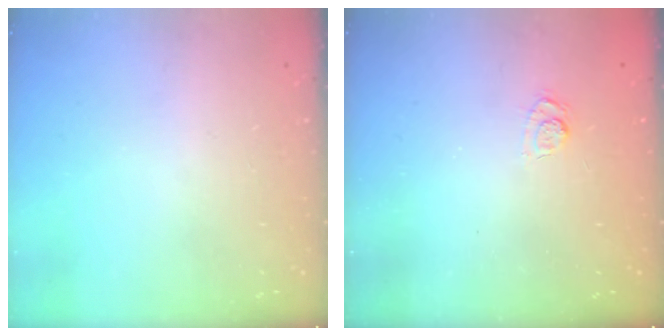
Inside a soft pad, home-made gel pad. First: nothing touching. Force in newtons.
{"total": 3.9, "press": 3.6, "slide": 1.7}